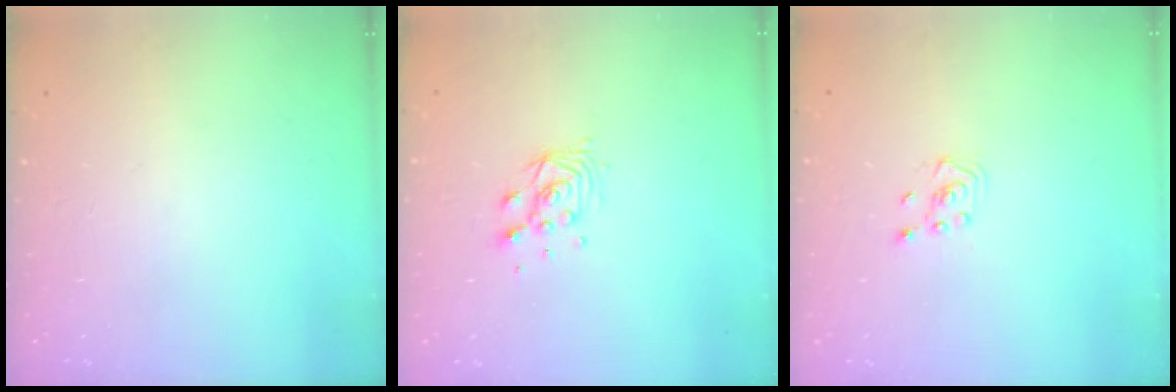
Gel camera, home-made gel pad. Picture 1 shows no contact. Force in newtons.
{"total": 7.0, "press": 7.0, "slide": 0.4}
{"total": 2.3, "press": 2.2, "slide": 0.8}